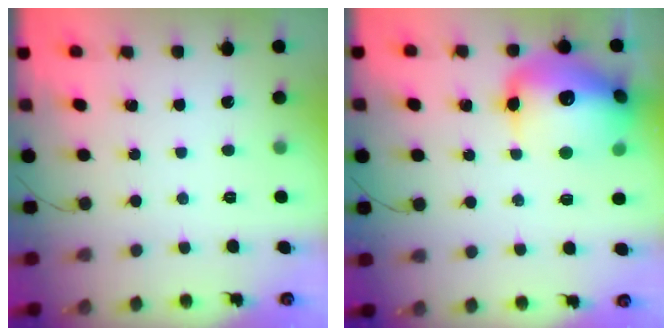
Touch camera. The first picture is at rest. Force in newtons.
{"total": 20.7, "press": 20.5, "slide": 3.3}